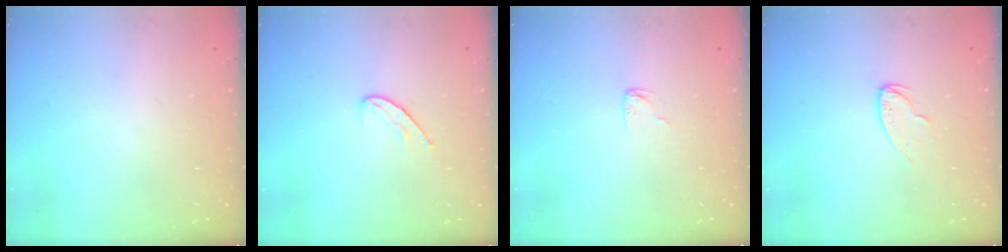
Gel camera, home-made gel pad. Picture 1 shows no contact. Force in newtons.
{"total": 5.4, "press": 5.4, "slide": 0.5}
{"total": 3.2, "press": 3.2, "slide": 0.3}
{"total": 5.4, "press": 5.3, "slide": 0.6}